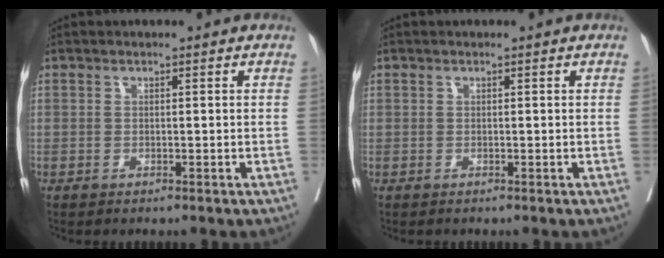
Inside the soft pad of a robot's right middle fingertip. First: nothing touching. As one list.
[{"total": 0.0}]